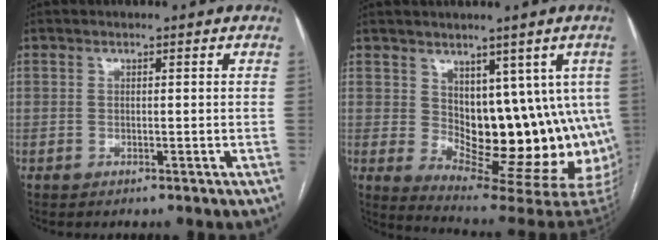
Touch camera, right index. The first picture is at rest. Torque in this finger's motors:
{"motor_torque": [0.72, 0.05, 0.57, 0.10]}